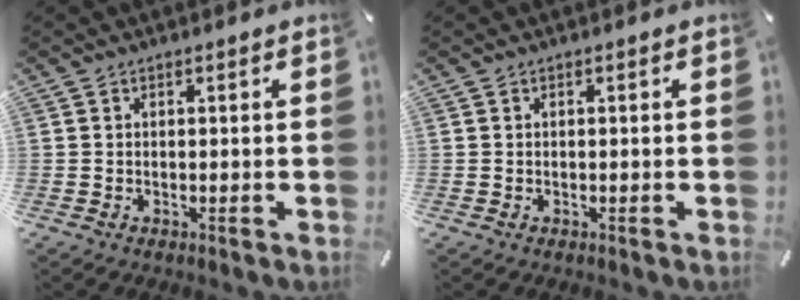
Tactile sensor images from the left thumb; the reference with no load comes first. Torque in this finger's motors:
{"motor_torque": [-0.01, 0.01, -0.01, 0.01, 0.00]}